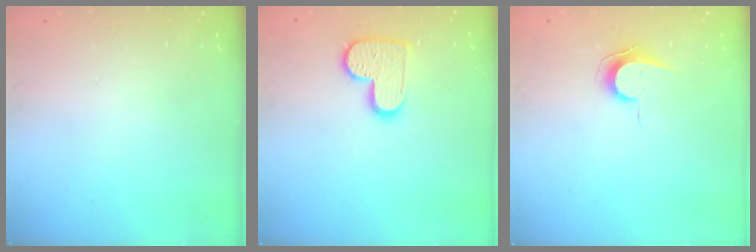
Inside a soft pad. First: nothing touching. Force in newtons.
{"total": 11.5, "press": 11.4, "slide": 0.6}
{"total": 7.7, "press": 7.6, "slide": 0.4}